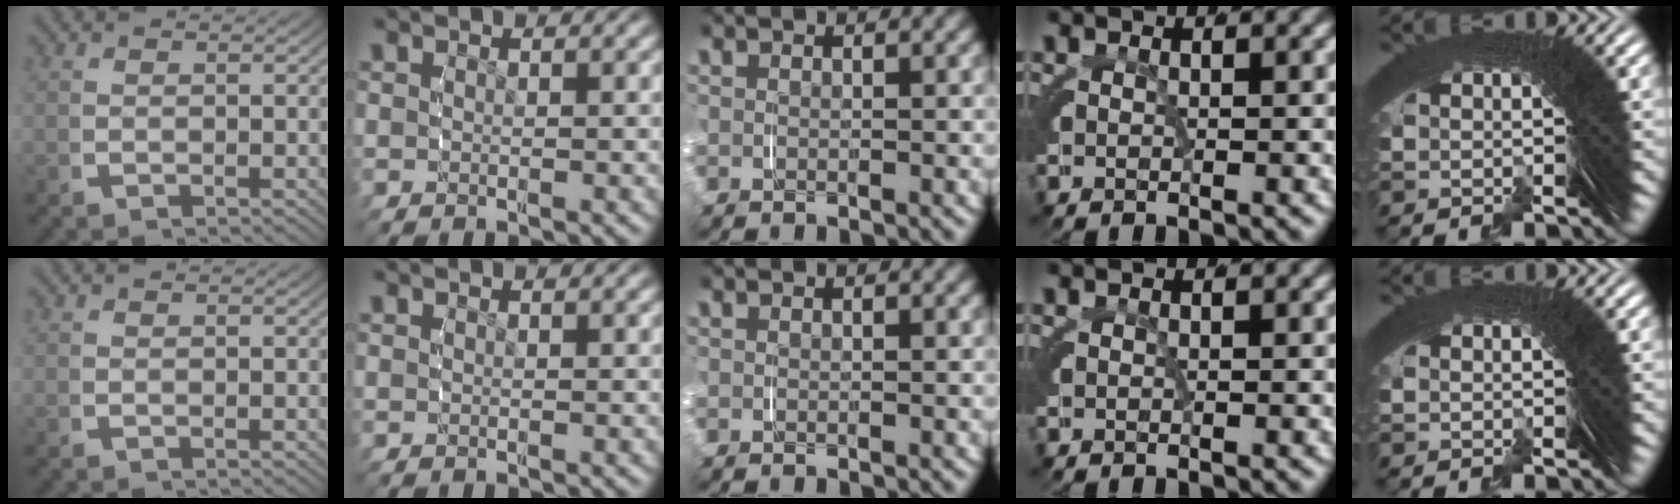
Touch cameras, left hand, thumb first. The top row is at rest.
{}